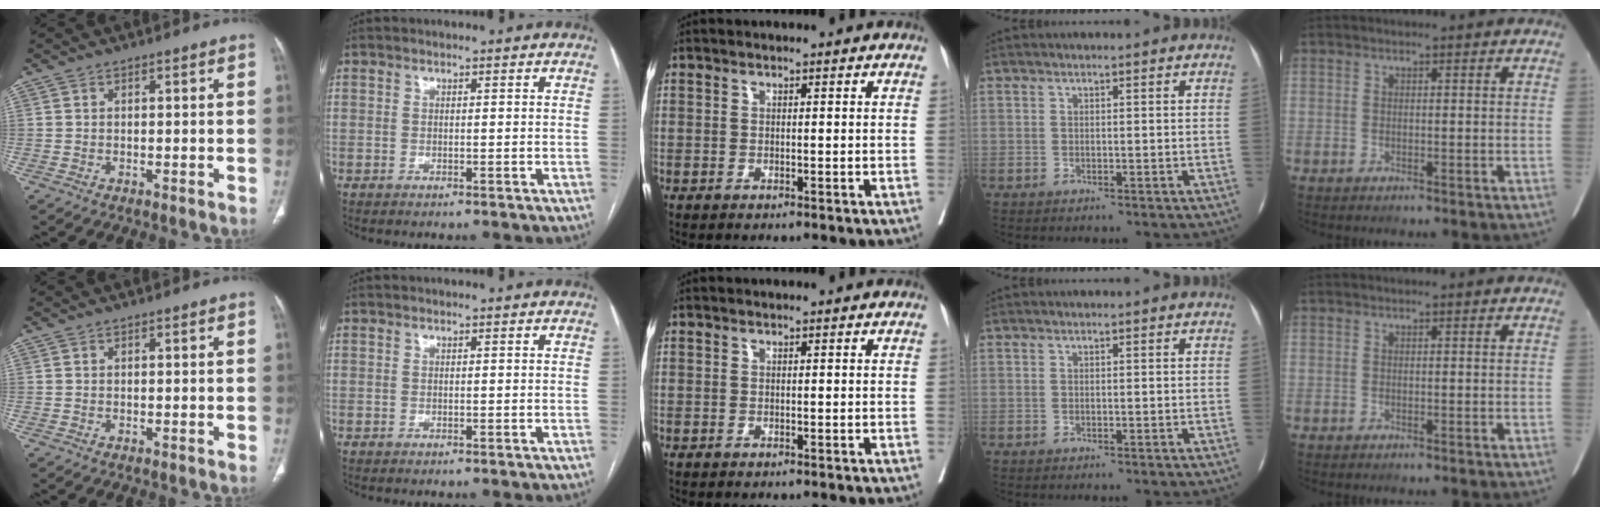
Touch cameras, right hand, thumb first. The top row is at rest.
{}